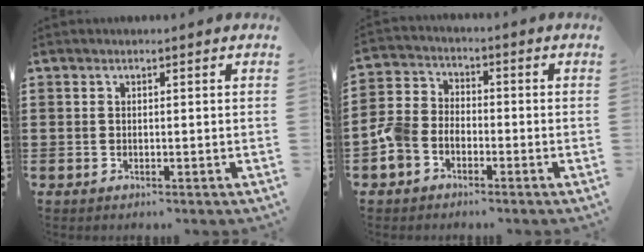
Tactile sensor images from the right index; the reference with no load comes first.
{"total": 5.0, "force": [-3.2, 3.2, 2.1], "torque": [-0.076, 0.000, -0.073]}